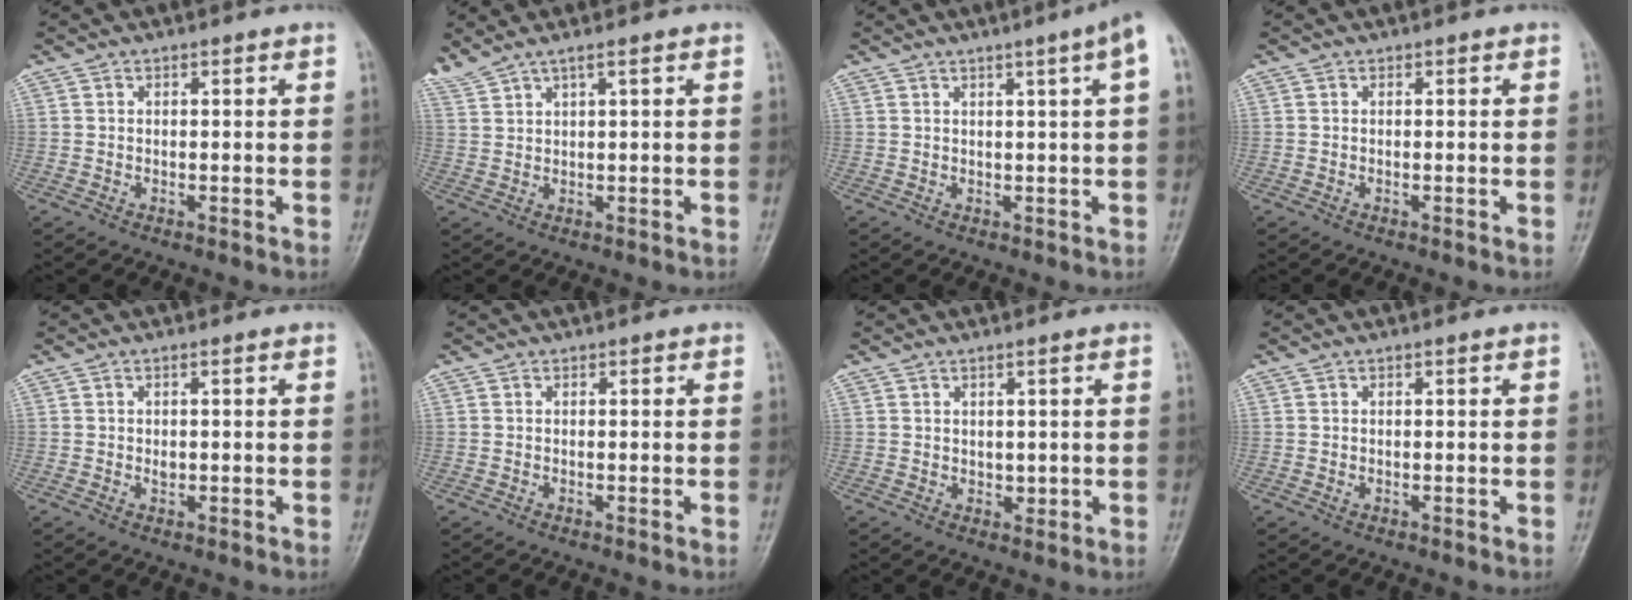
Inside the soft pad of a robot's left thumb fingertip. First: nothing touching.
{"total": 4.1, "force": [3.2, -0.1, 2.5], "torque": [-0.069, 0.009, 0.075]}
{"total": 5.3, "force": [1.9, -0.4, 4.9], "torque": [-0.067, 0.003, 0.027]}
{"total": 0.0}
{"total": 1.5, "force": [0.0, 0.8, 1.2], "torque": [-0.019, 0.004, 0.003]}
{"total": 0.0}
{"total": 2.1, "force": [0.8, 1.0, 1.6], "torque": [-0.019, -0.009, 0.016]}
{"total": 0.8, "force": [0.2, 0.3, 0.7], "torque": [-0.016, 0.012, 0.008]}